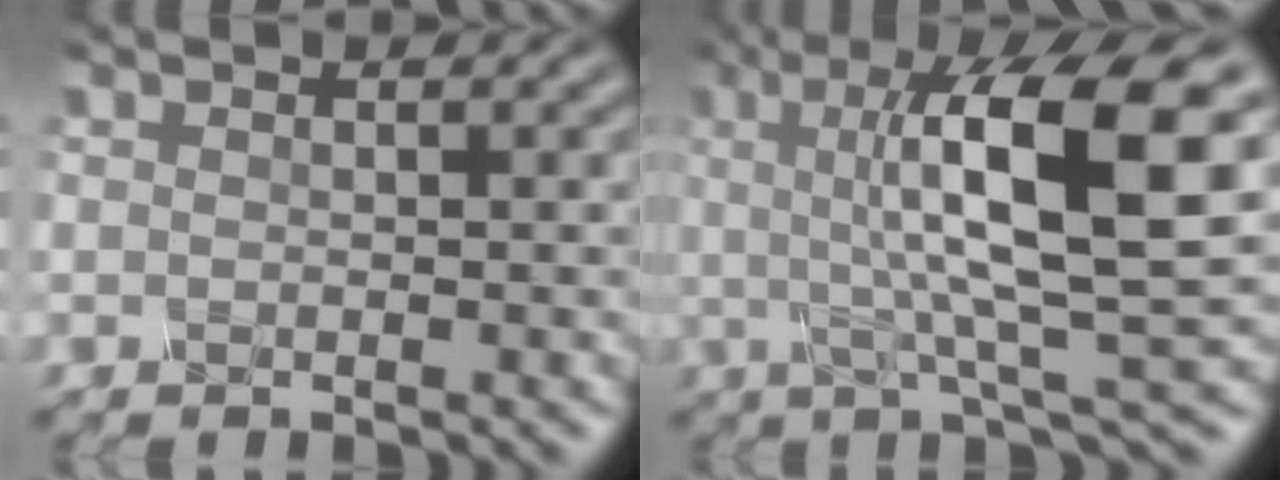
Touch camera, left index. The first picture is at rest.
{"total": 12.3, "force": [2.3, 2.8, 11.7], "torque": [-0.166, 0.008, 0.038]}